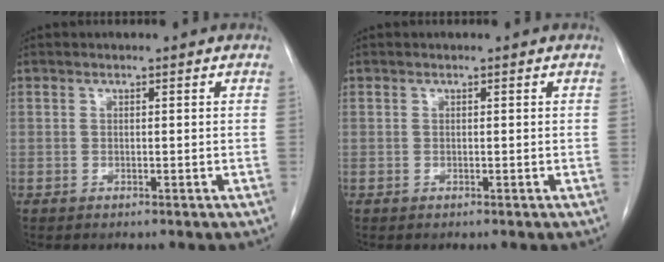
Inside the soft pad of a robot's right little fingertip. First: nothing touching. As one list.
[{"total": 0.0}]